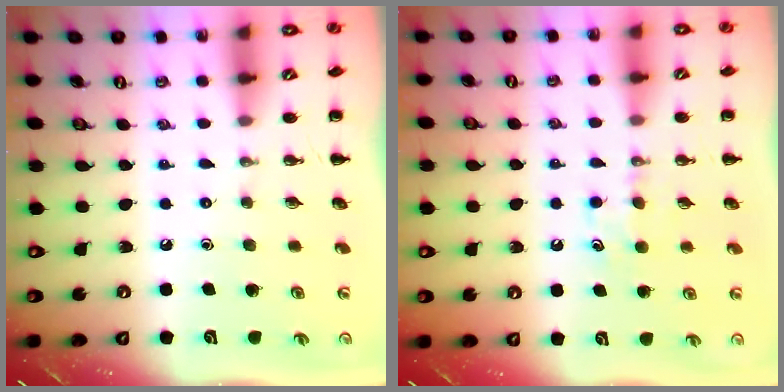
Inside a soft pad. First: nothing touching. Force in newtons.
{"total": 4.6, "press": 4.4, "slide": 1.5}